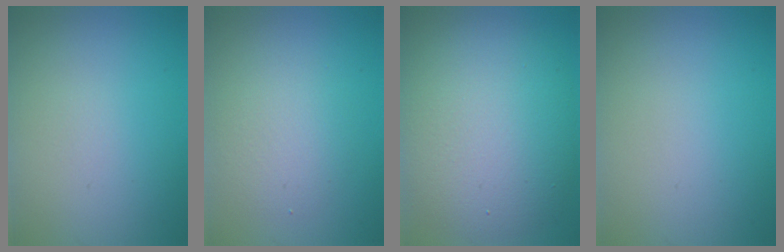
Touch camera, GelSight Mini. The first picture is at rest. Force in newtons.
{"total": 2.6, "press": 2.6, "slide": 0.1}
{"total": 9.8, "press": 9.8, "slide": 0.8}
{"total": 0.0}